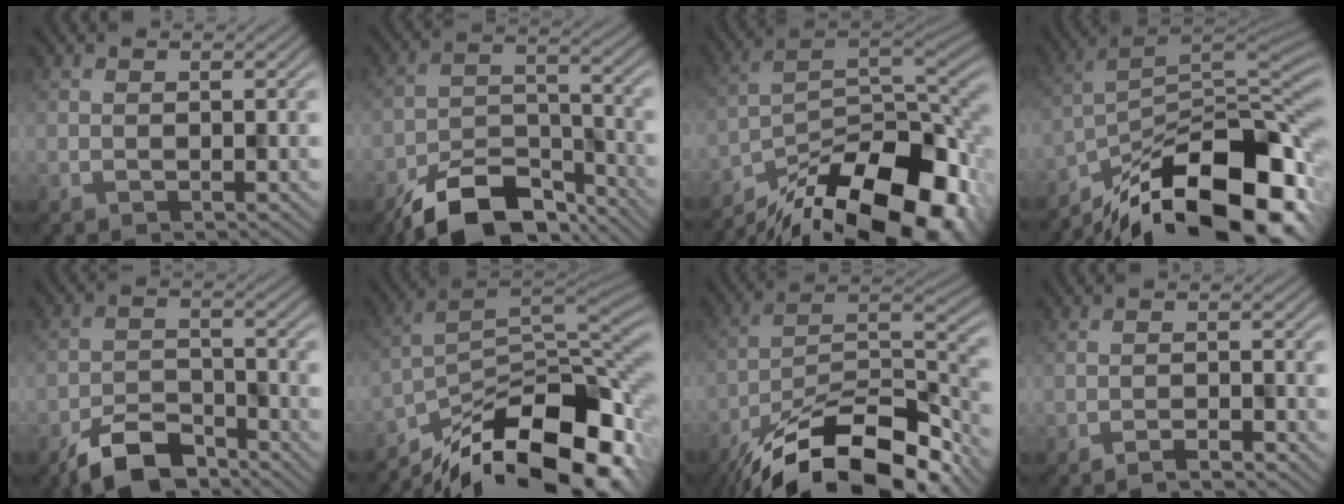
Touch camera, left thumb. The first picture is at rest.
{"total": 11.3, "force": [-8.7, 4.7, 5.5], "torque": [-0.095, -0.008, -0.158]}
{"total": 17.6, "force": [-11.7, 7.1, 11.2], "torque": [-0.203, -0.031, -0.184]}
{"total": 16.7, "force": [-11.0, 6.3, 10.9], "torque": [-0.205, -0.019, -0.174]}
{"total": 7.5, "force": [-5.9, 3.0, 3.5], "torque": [-0.063, -0.006, -0.123]}
{"total": 15.8, "force": [-10.6, 6.2, 10.0], "torque": [-0.188, -0.017, -0.170]}
{"total": 17.0, "force": [-12.5, 5.8, 10.1], "torque": [-0.200, -0.021, -0.205]}
{"total": 2.2, "force": [-1.9, 0.2, 1.1], "torque": [-0.019, 0.005, -0.036]}